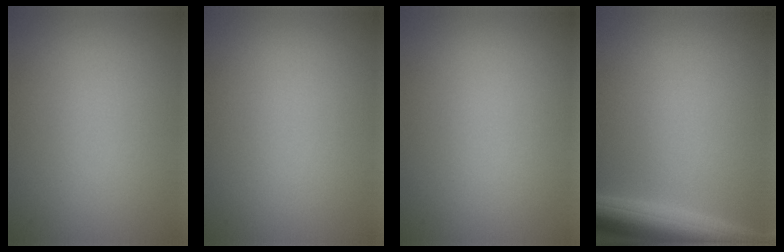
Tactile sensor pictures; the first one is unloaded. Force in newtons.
{"total": 0.0}
{"total": 0.0}
{"total": 5.1, "press": 5.1, "slide": 0.4}